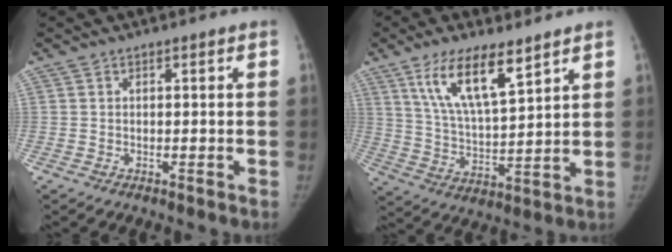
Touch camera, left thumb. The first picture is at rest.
{"total": 12.9, "force": [7.7, 3.8, 9.6], "torque": [-0.159, -0.037, 0.151]}